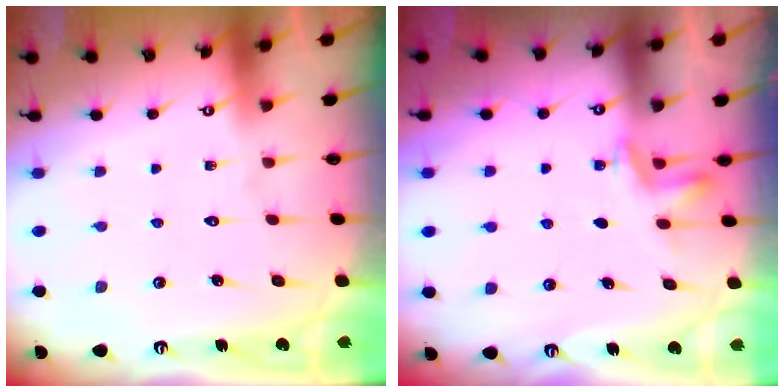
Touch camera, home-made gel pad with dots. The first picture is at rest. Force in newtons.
{"total": 3.6, "press": 3.4, "slide": 0.9}